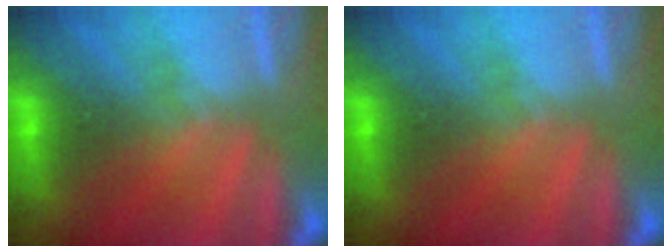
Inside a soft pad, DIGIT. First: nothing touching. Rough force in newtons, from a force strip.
{"total": 0.0}